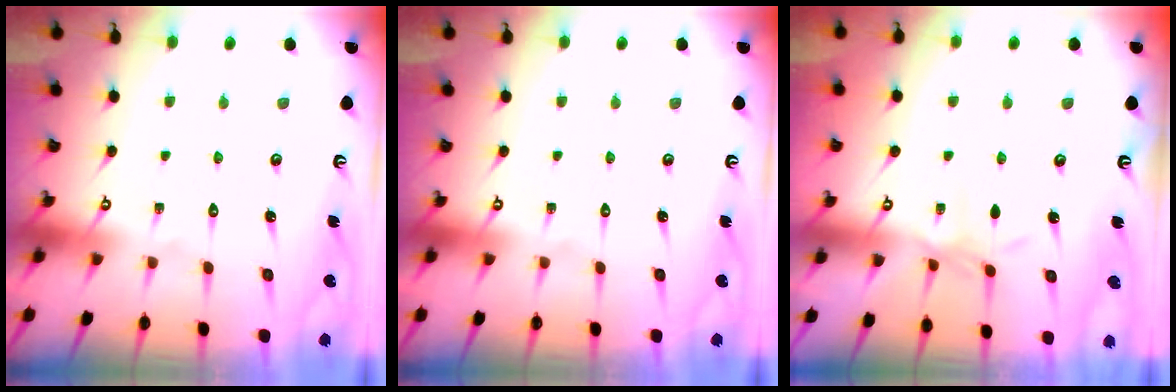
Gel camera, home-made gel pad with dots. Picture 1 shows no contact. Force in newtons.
{"total": 0.0}
{"total": 3.8, "press": 3.7, "slide": 0.5}